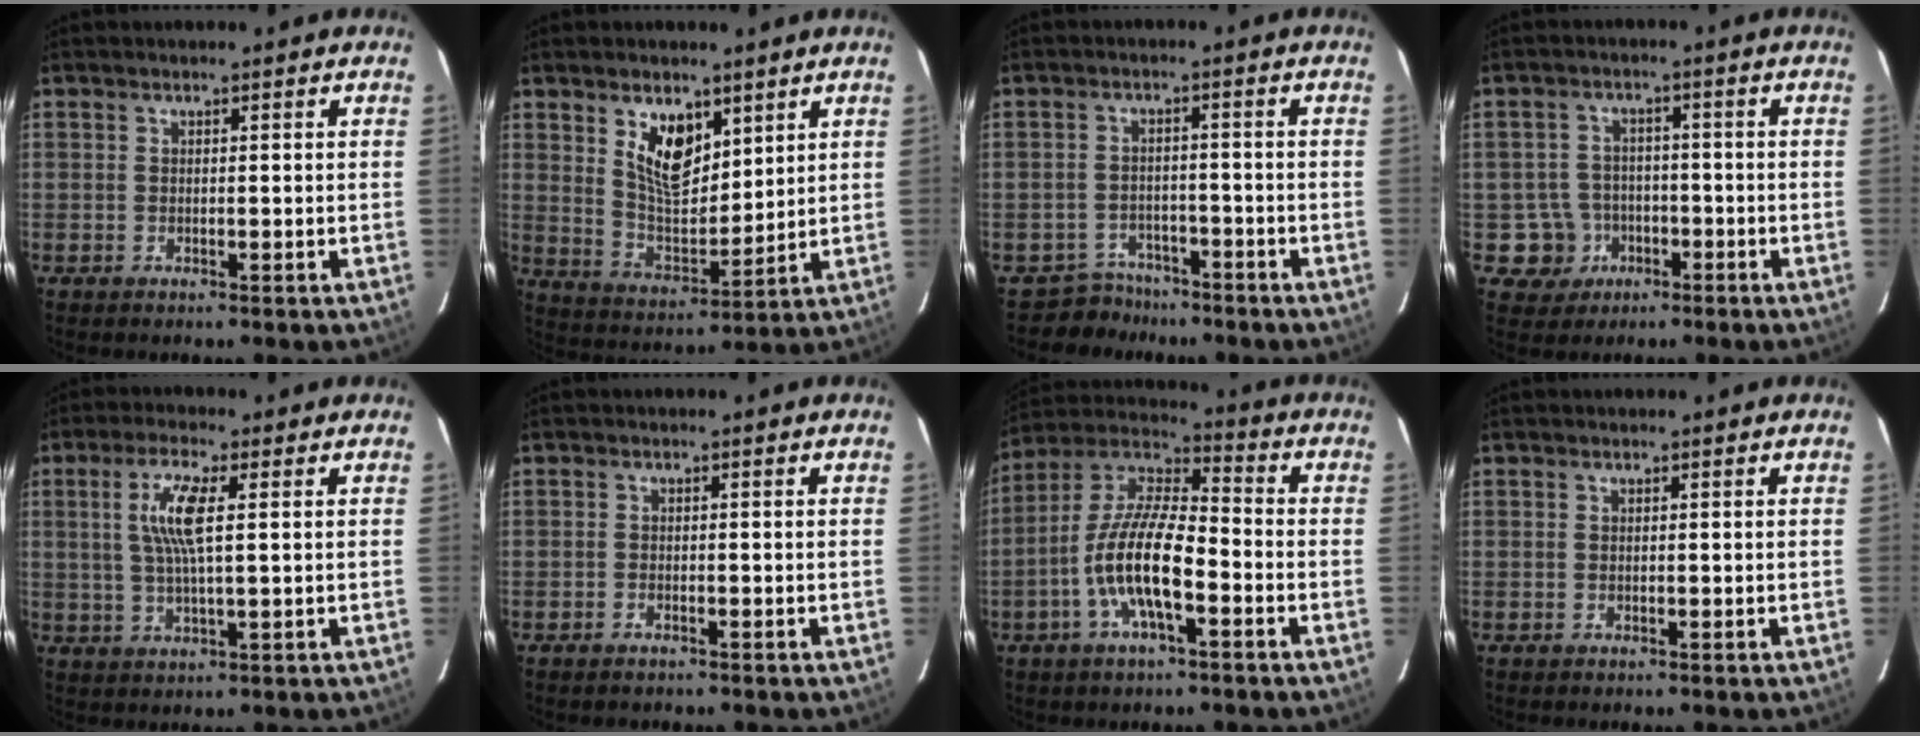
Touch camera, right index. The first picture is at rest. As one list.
[{"total": 10.1, "force": [5.1, 5.2, 6.9], "torque": [-0.121, 0.002, 0.107]}, {"total": 4.8, "force": [-3.8, 2.8, -0.7], "torque": [0.002, 0.018, -0.061]}, {"total": 6.2, "force": [-2.5, 5.6, 0.4], "torque": [-0.024, 0.024, -0.032]}, {"total": 7.3, "force": [1.5, 1.2, 7.1], "torque": [-0.140, 0.004, 0.029]}, {"total": 1.2, "force": [-1.0, 0.5, 0.2], "torque": [-0.009, 0.002, -0.019]}, {"total": 13.6, "force": [-4.9, 4.1, 12.0], "torque": [-0.246, -0.001, -0.097]}, {"total": 0.0}]